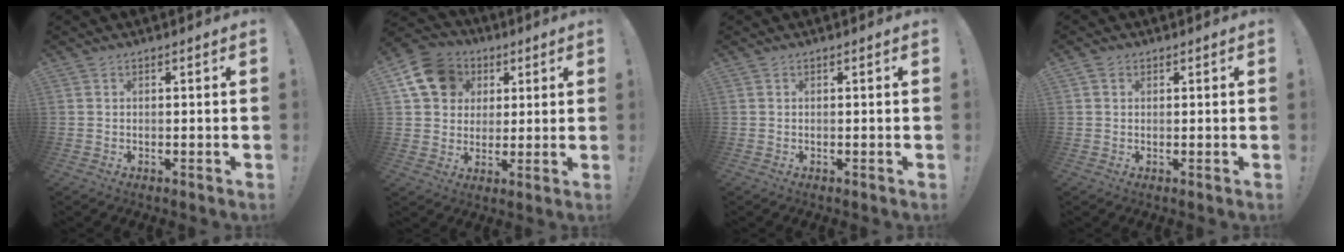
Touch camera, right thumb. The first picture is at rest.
{"total": 14.4, "force": [5.1, 11.8, 6.4], "torque": [-0.086, -0.016, 0.104]}
{"total": 0.0}
{"total": 1.4, "force": [0.8, 1.1, 0.4], "torque": [-0.002, 0.000, 0.014]}